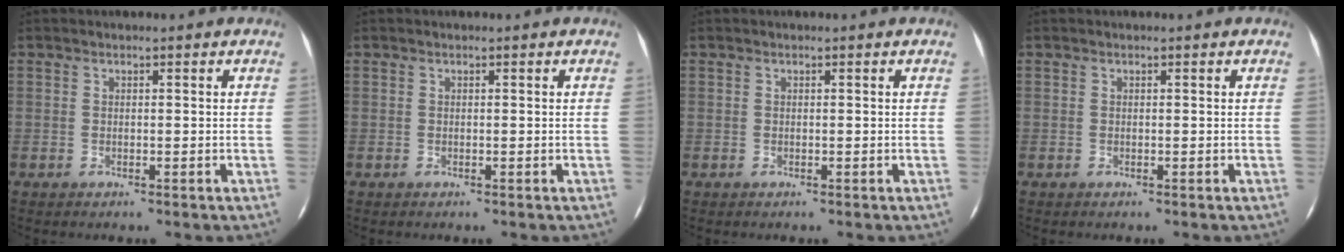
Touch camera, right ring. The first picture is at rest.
{"total": 0.0}
{"total": 0.0}
{"total": 0.0}